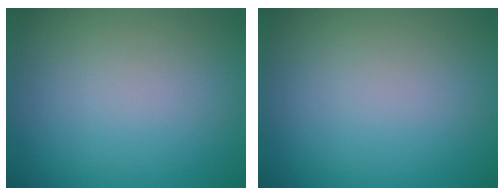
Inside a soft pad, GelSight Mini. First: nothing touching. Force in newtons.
{"total": 0.0}